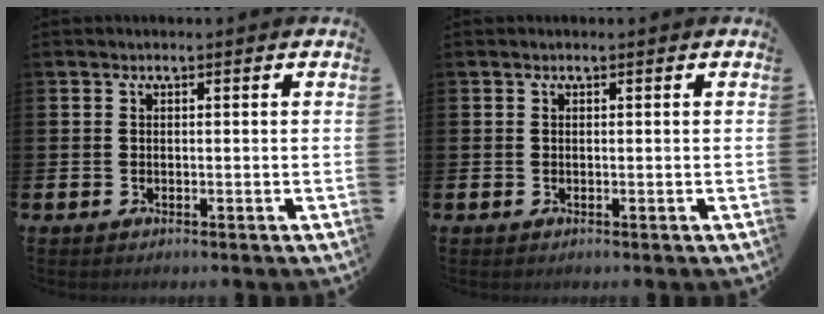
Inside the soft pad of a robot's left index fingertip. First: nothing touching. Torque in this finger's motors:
{"motor_torque": [-0.39, 0.14, -0.17, 0.01]}